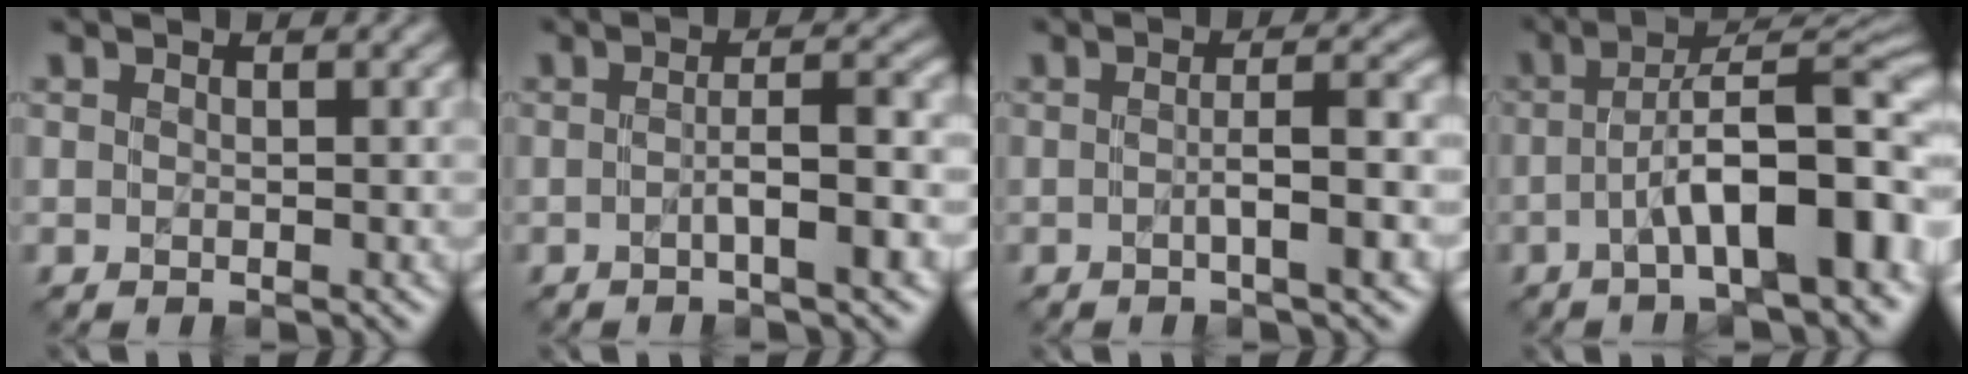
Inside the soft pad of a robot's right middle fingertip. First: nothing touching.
{"total": 4.3, "force": [-0.9, 0.9, 4.1], "torque": [-0.058, 0.010, -0.016]}
{"total": 3.9, "force": [-0.6, 0.8, 3.8], "torque": [-0.051, 0.008, -0.013]}
{"total": 12.1, "force": [-2.8, 3.6, 11.2], "torque": [-0.155, 0.017, -0.035]}